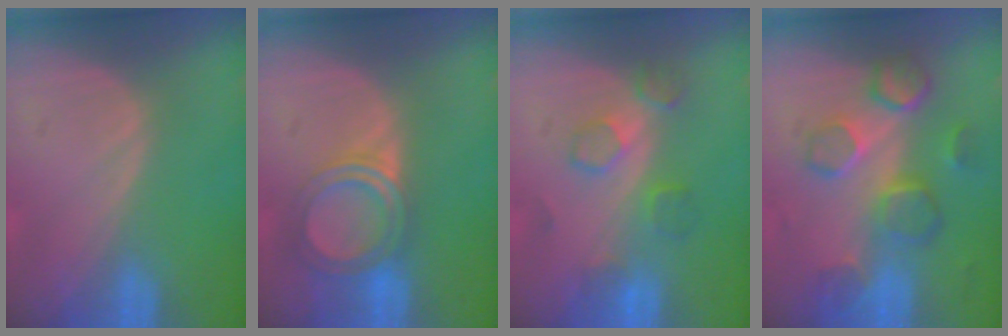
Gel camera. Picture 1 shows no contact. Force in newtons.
{"total": 5.2, "press": 5.1, "slide": 0.3}
{"total": 4.6, "press": 4.5, "slide": 0.6}
{"total": 8.5, "press": 7.8, "slide": 3.4}